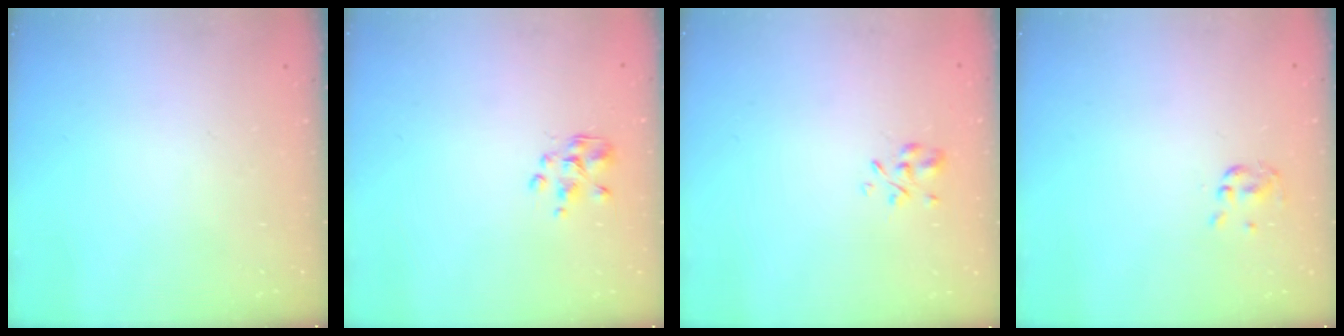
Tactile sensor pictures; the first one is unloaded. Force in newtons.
{"total": 2.3, "press": 2.1, "slide": 0.8}
{"total": 2.8, "press": 2.6, "slide": 1.0}
{"total": 2.0, "press": 1.9, "slide": 0.5}